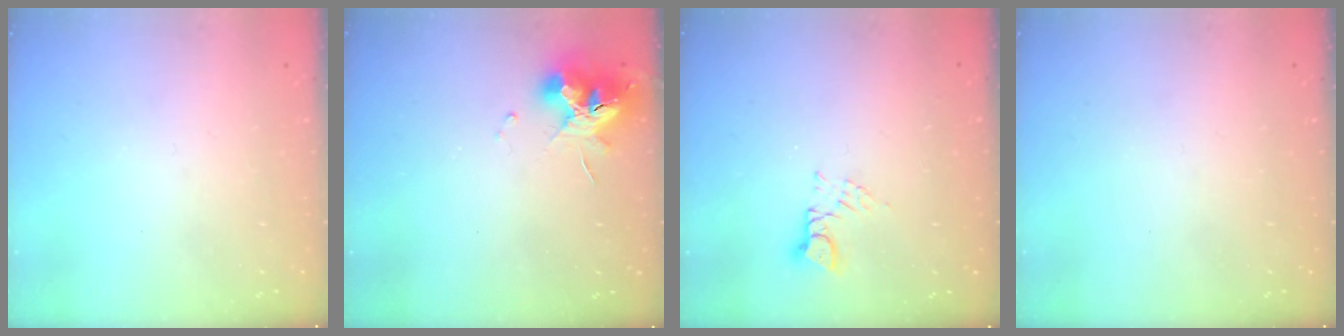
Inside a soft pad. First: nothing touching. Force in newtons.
{"total": 12.5, "press": 12.5, "slide": 1.2}
{"total": 2.8, "press": 2.8, "slide": 0.3}
{"total": 0.0}